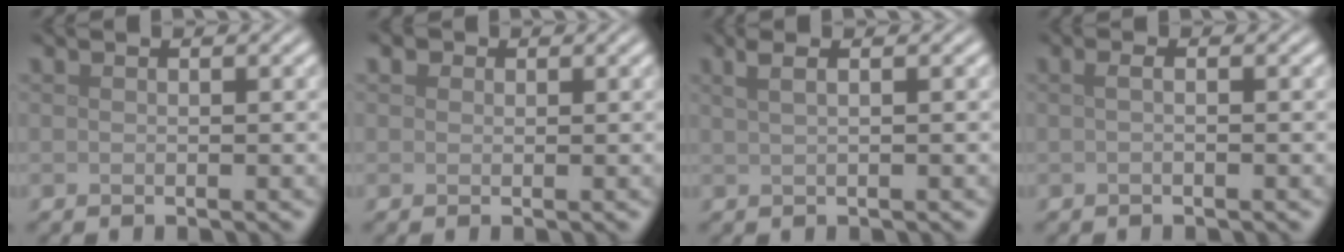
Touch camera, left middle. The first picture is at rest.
{"total": 0.9, "force": [0.4, 0.7, 0.3], "torque": [-0.004, 0.000, 0.000]}
{"total": 3.0, "force": [1.7, 1.3, 2.1], "torque": [-0.021, 0.008, 0.003]}
{"total": 0.9, "force": [0.0, 0.3, 0.9], "torque": [-0.016, 0.001, -0.002]}